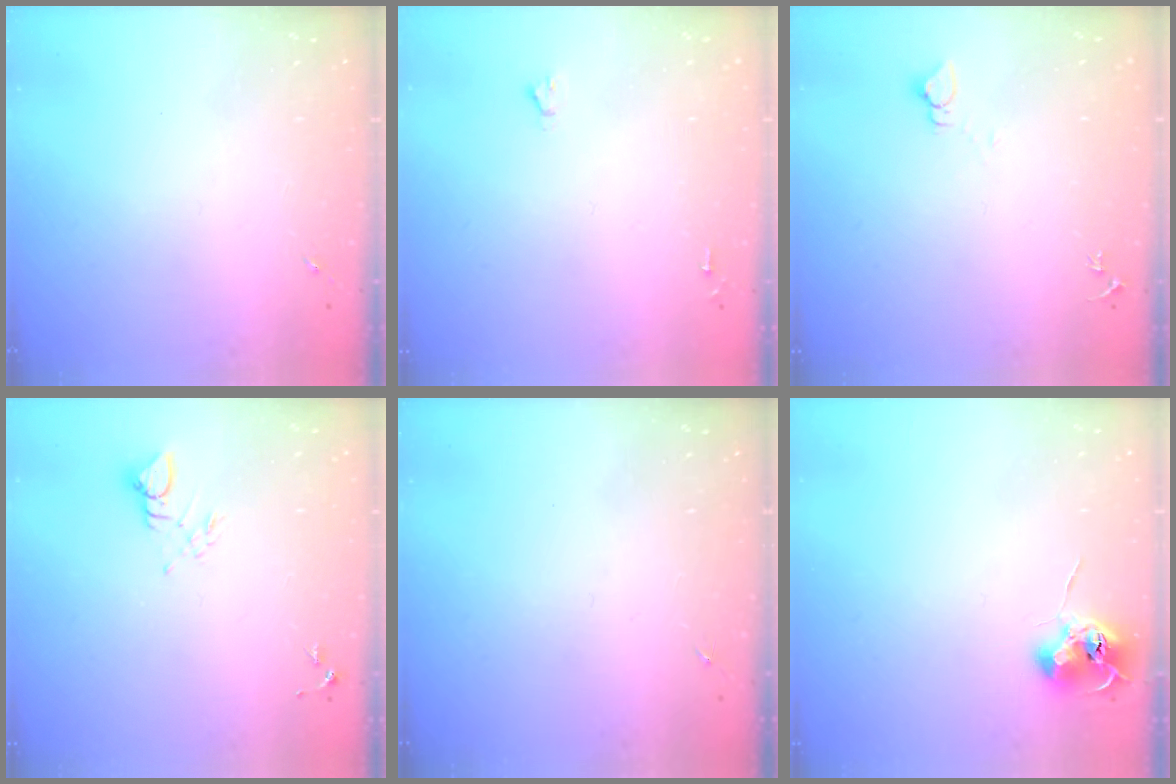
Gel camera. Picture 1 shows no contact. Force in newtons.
{"total": 1.6, "press": 1.6, "slide": 0.1}
{"total": 2.7, "press": 2.7, "slide": 0.2}
{"total": 4.1, "press": 4.1, "slide": 0.2}
{"total": 0.0}
{"total": 7.8, "press": 7.8, "slide": 0.8}